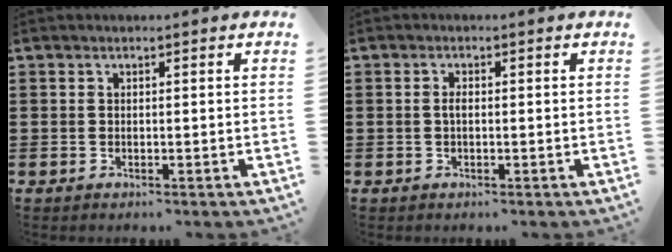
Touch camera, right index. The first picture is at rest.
{"total": 1.2, "force": [-0.1, 0.4, 1.1], "torque": [-0.022, -0.001, -0.003]}